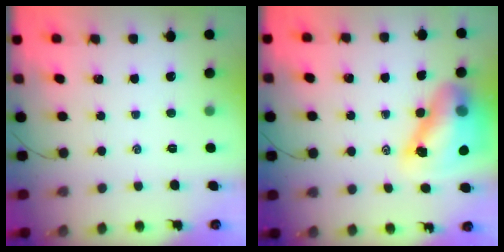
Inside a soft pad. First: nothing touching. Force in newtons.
{"total": 14.6, "press": 14.0, "slide": 4.0}